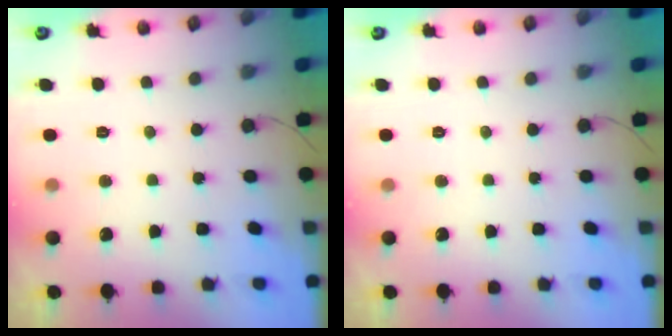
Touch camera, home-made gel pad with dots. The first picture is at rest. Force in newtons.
{"total": 0.0}